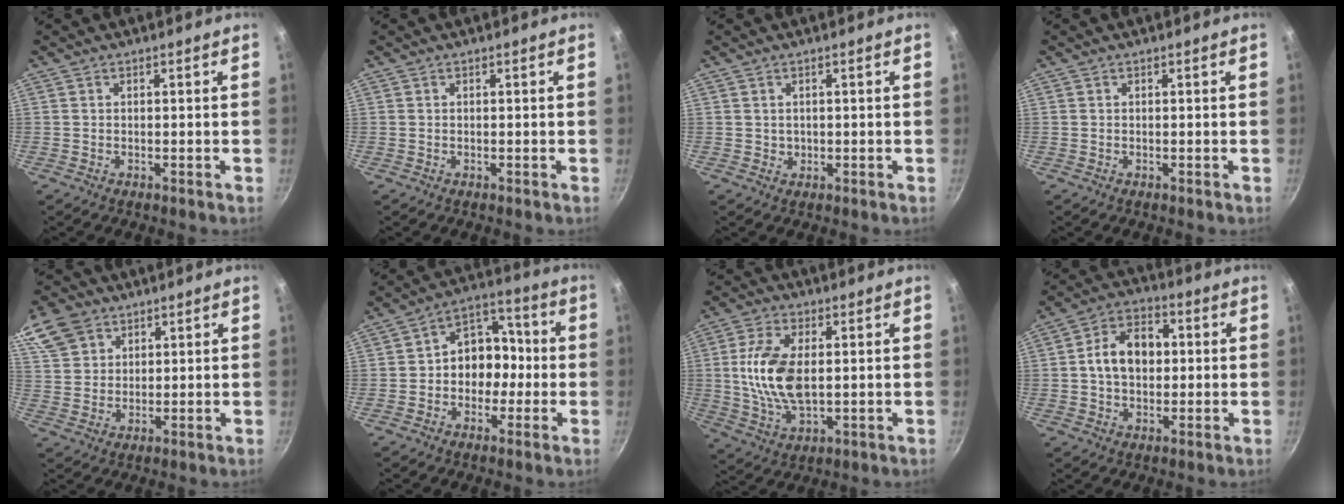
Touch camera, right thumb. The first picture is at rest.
{"total": 0.0}
{"total": 0.9, "force": [0.3, 0.8, 0.2], "torque": [0.002, -0.001, 0.005]}
{"total": 0.0}
{"total": 9.8, "force": [5.6, 7.1, 3.7], "torque": [-0.058, -0.006, 0.108]}
{"total": 10.6, "force": [-1.3, 8.6, 6.0], "torque": [-0.024, 0.045, -0.034]}
{"total": 12.5, "force": [1.1, 6.7, 10.5], "torque": [-0.204, -0.001, 0.023]}
{"total": 10.8, "force": [0.8, 7.6, 7.6], "torque": [-0.096, 0.021, 0.001]}